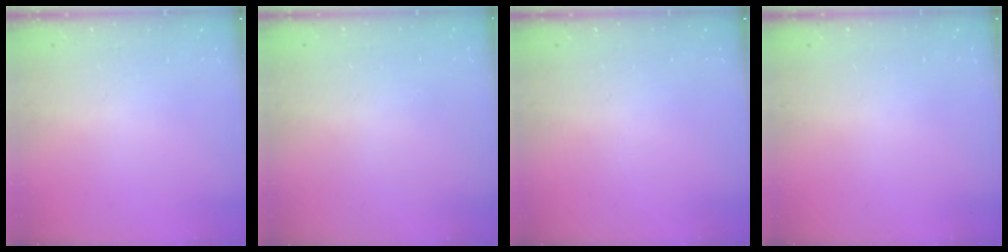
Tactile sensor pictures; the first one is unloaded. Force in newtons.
{"total": 0.0}
{"total": 0.0}
{"total": 0.0}